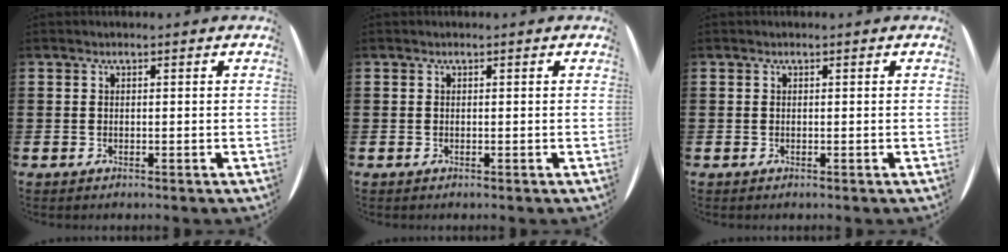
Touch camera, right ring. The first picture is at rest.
{"total": 0.0}
{"total": 0.0}